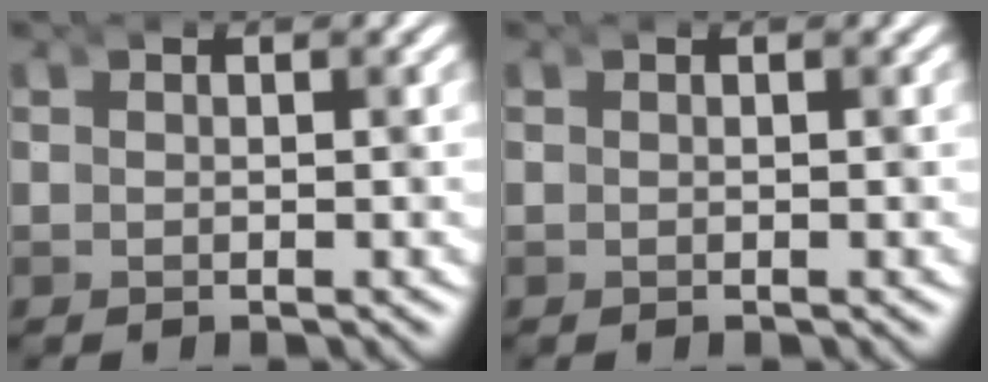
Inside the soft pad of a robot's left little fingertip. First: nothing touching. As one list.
[{"total": 0.0}]